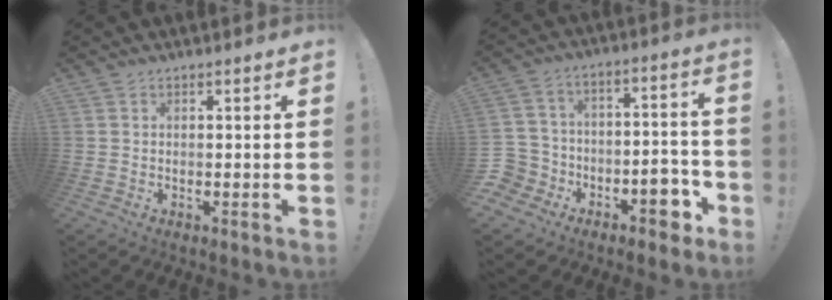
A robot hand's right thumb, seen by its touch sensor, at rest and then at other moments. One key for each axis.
{"total": 11.5, "fx": -6.8, "fy": 8.3, "fz": 4.1, "tx": -0.046, "ty": 0.056, "tz": -0.116}